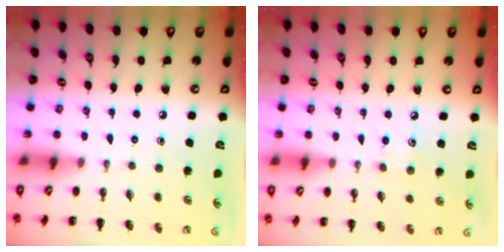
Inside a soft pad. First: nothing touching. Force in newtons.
{"total": 4.8, "press": 4.7, "slide": 1.3}